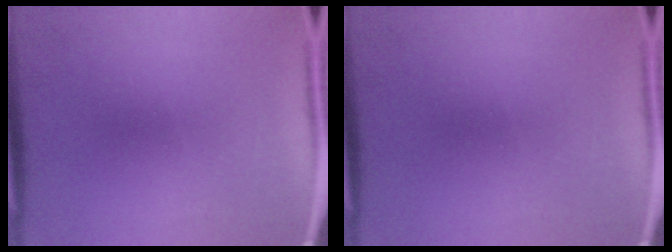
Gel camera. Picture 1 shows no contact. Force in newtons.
{"total": 0.0}